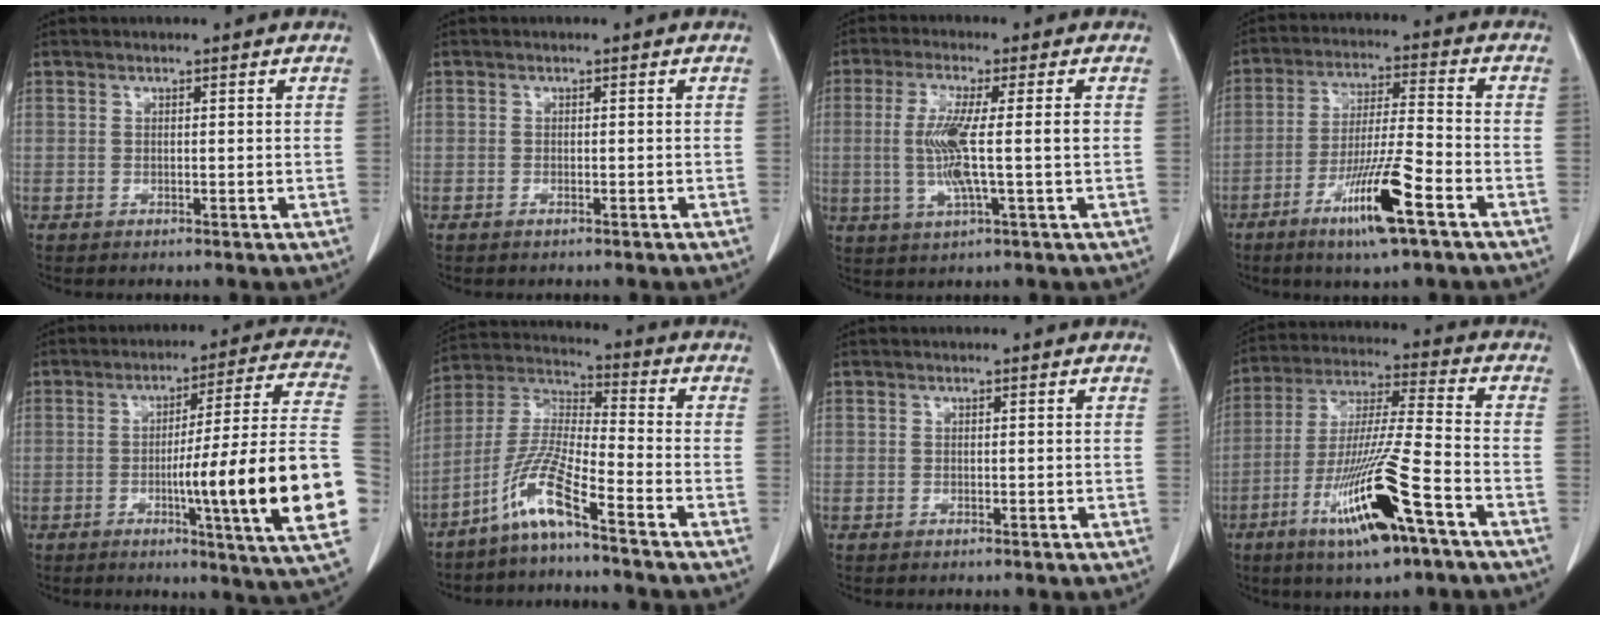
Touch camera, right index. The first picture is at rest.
{"total": 0.6, "force": [-0.4, 0.1, 0.3], "torque": [-0.011, 0.000, -0.007]}
{"total": 8.1, "force": [-0.4, 0.2, 8.0], "torque": [-0.165, -0.001, -0.007]}
{"total": 11.9, "force": [-6.3, 0.3, 10.0], "torque": [-0.187, -0.019, -0.113]}
{"total": 21.4, "force": [-4.7, -1.5, 20.8], "torque": [-0.229, 0.003, -0.074]}
{"total": 9.5, "force": [-6.4, -0.3, 7.0], "torque": [-0.159, -0.008, -0.133]}
{"total": 0.0}
{"total": 16.8, "force": [-8.4, 1.0, 14.5], "torque": [-0.297, -0.027, -0.149]}